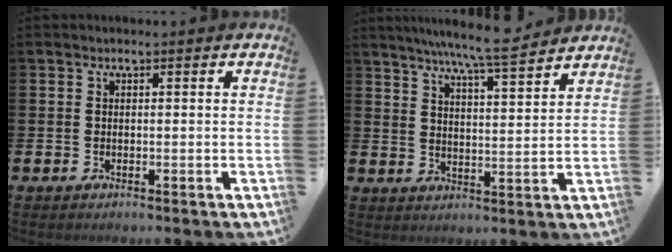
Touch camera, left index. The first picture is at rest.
{"total": 7.8, "force": [7.3, -0.1, 2.8], "torque": [-0.063, -0.044, 0.127]}